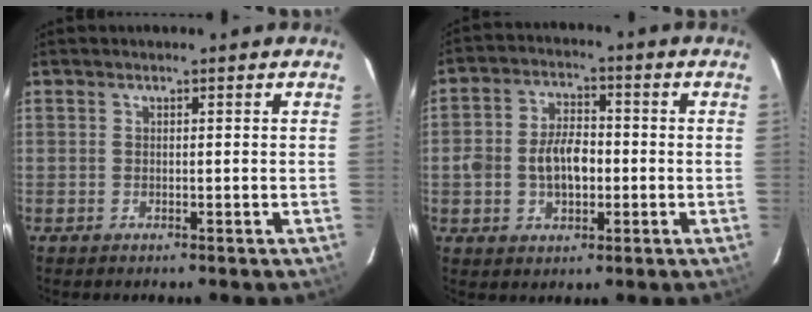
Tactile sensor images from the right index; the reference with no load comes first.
{"total": 8.2, "force": [-1.2, 5.2, 6.3], "torque": [-0.125, 0.016, -0.017]}